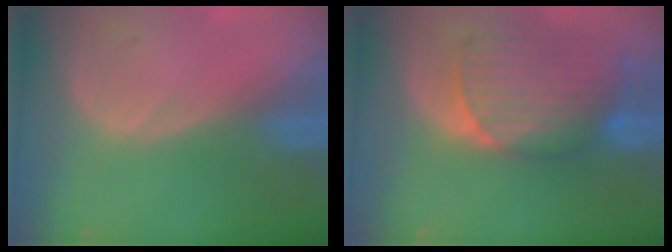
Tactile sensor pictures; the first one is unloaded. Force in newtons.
{"total": 8.9, "press": 8.3, "slide": 3.1}